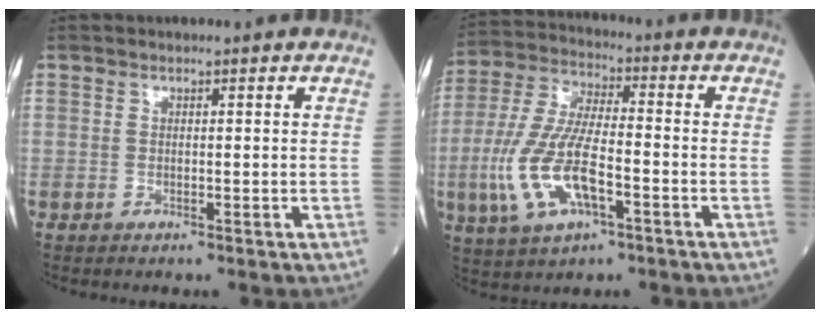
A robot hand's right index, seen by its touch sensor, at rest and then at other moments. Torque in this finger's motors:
{"motor_torque": [1.11, -0.41, 1.01, 0.13]}